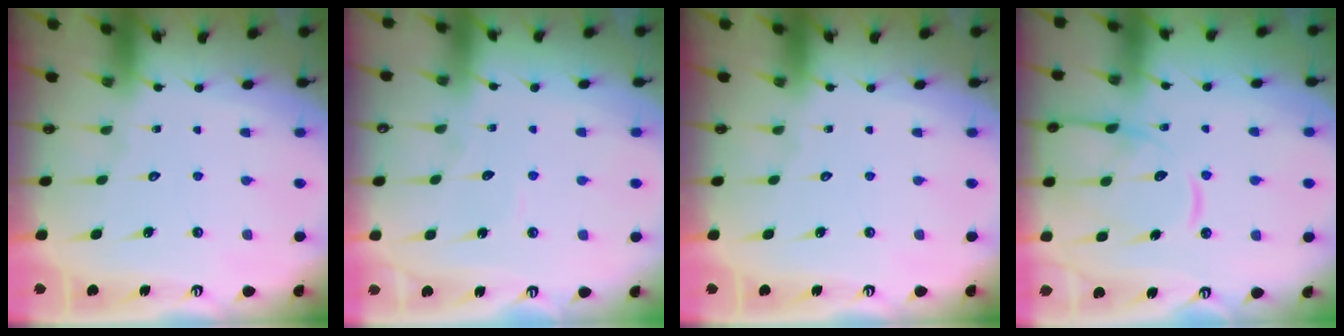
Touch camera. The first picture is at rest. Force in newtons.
{"total": 3.7, "press": 3.7, "slide": 0.4}
{"total": 0.0}
{"total": 12.6, "press": 12.5, "slide": 1.1}